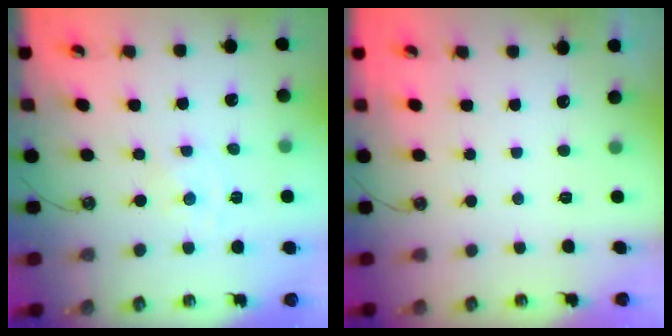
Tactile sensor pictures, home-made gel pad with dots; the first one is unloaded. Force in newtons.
{"total": 0.0}